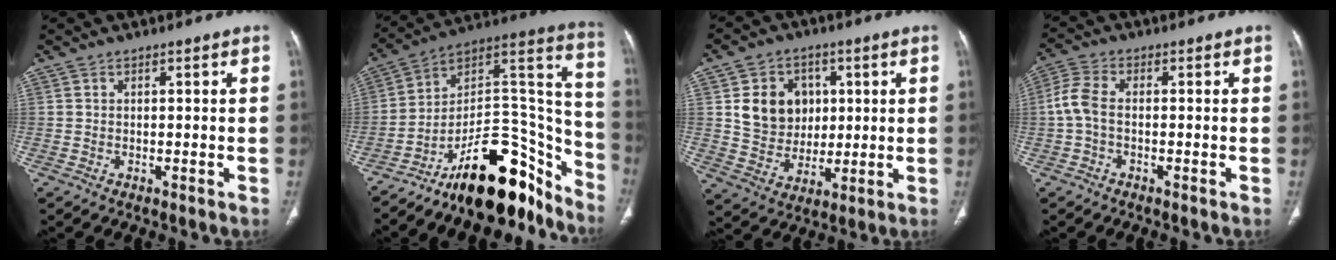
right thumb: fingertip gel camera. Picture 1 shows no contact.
{"total": 24.5, "force": [-18.1, 9.8, 13.4], "torque": [-0.123, 0.137, -0.292]}
{"total": 11.4, "force": [2.6, 9.7, 5.3], "torque": [-0.044, -0.008, 0.056]}
{"total": 4.6, "force": [-0.7, 2.5, 3.8], "torque": [-0.099, 0.015, -0.021]}